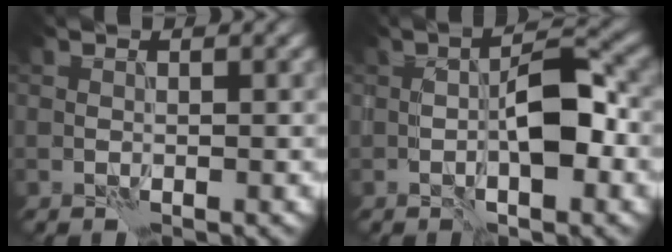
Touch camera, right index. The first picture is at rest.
{"total": 4.0, "force": [-0.4, 1.1, 3.8], "torque": [-0.083, 0.002, -0.014]}